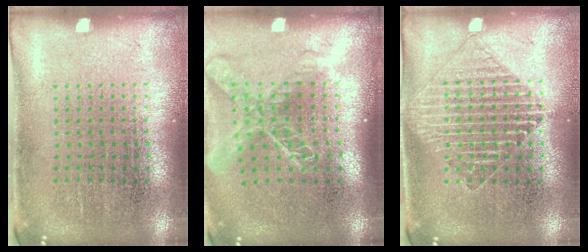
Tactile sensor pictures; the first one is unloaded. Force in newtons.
{"total": 2.0, "press": 1.5, "slide": 1.2}
{"total": 1.3, "press": 1.3, "slide": 0.2}